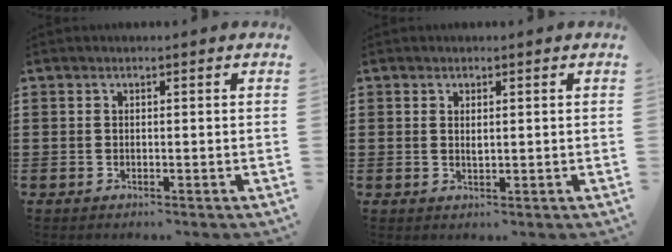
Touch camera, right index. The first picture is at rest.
{"total": 1.2, "force": [0.5, 0.4, 0.9], "torque": [-0.018, 0.004, 0.008]}